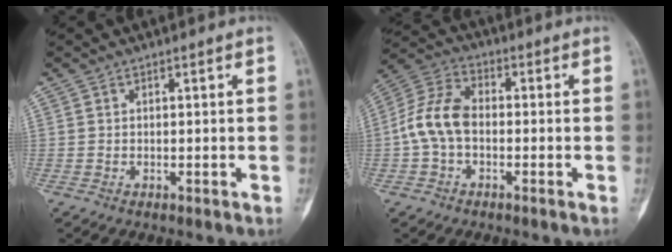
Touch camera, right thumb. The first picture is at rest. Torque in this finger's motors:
{"motor_torque": [1.47, 1.40, 0.54, -0.55, 0.11]}